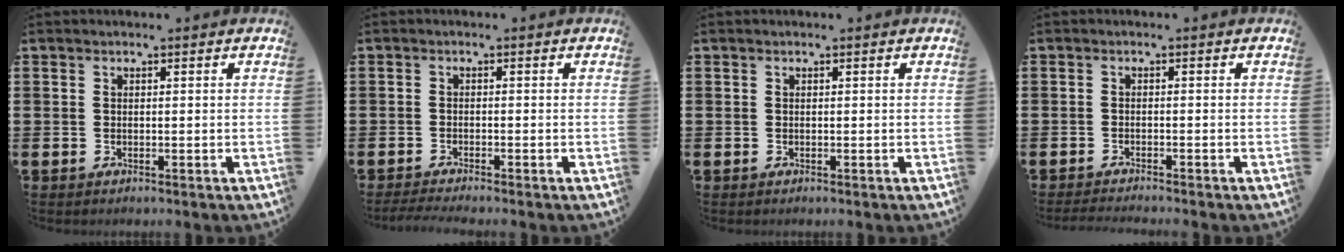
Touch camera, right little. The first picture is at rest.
{"total": 0.7, "force": [-0.6, -0.1, 0.5], "torque": [-0.007, 0.002, -0.011]}
{"total": 0.0}
{"total": 1.1, "force": [-1.1, -0.1, 0.3], "torque": [-0.005, 0.000, -0.021]}